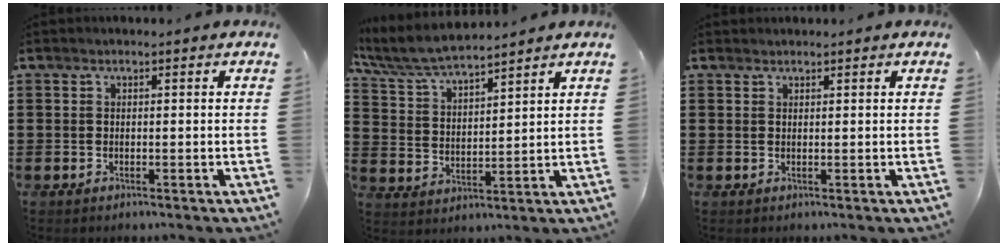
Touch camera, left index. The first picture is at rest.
{"total": 6.6, "force": [6.1, 0.6, 2.5], "torque": [-0.071, -0.026, 0.107]}
{"total": 0.7, "force": [0.7, 0.2, 0.0], "torque": [-0.002, 0.000, 0.014]}